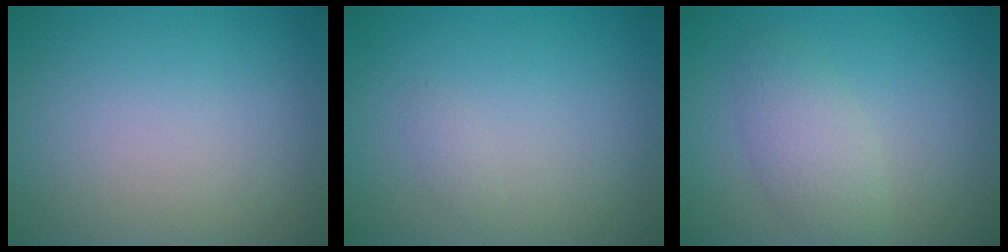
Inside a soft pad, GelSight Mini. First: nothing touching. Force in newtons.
{"total": 0.6, "press": 0.6, "slide": 0.0}
{"total": 2.9, "press": 2.9, "slide": 0.2}